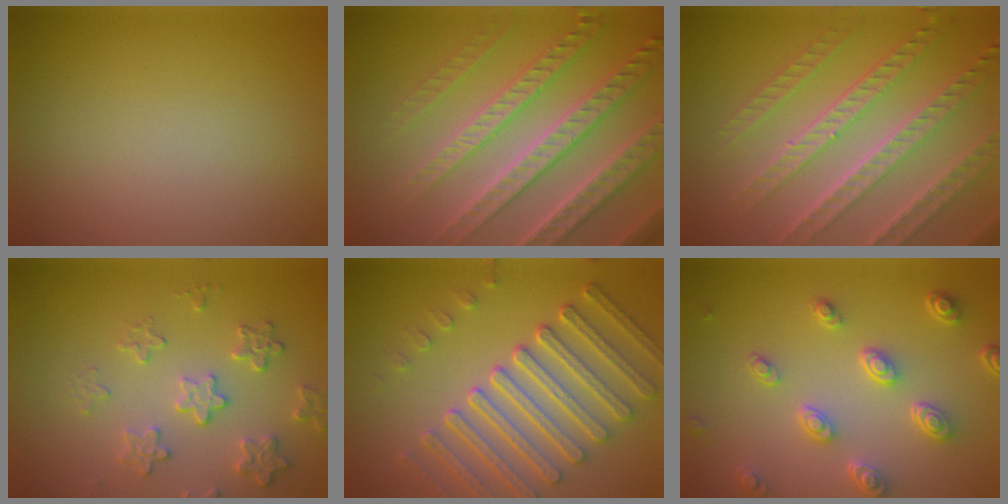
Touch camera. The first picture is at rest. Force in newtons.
{"total": 7.0, "press": 6.8, "slide": 1.7}
{"total": 7.6, "press": 5.5, "slide": 5.2}
{"total": 3.1, "press": 3.0, "slide": 0.6}
{"total": 7.4, "press": 5.6, "slide": 4.9}
{"total": 4.5, "press": 3.4, "slide": 3.0}